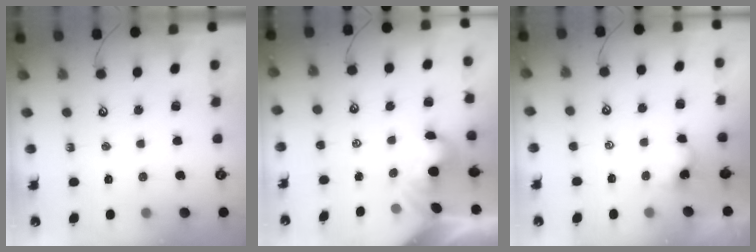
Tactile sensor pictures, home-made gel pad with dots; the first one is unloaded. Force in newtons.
{"total": 1.6, "press": 1.5, "slide": 0.6}
{"total": 0.0}